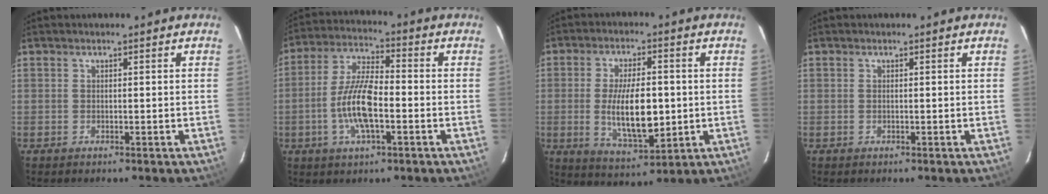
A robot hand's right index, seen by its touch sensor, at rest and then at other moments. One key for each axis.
{"total": 10.9, "fx": -3.0, "fy": 3.6, "fz": 9.9, "tx": -0.202, "ty": 0.003, "tz": -0.058}
{"total": 12.6, "fx": -1.1, "fy": 4.9, "fz": 11.6, "tx": -0.215, "ty": -0.014, "tz": -0.009}
{"total": 0.0}